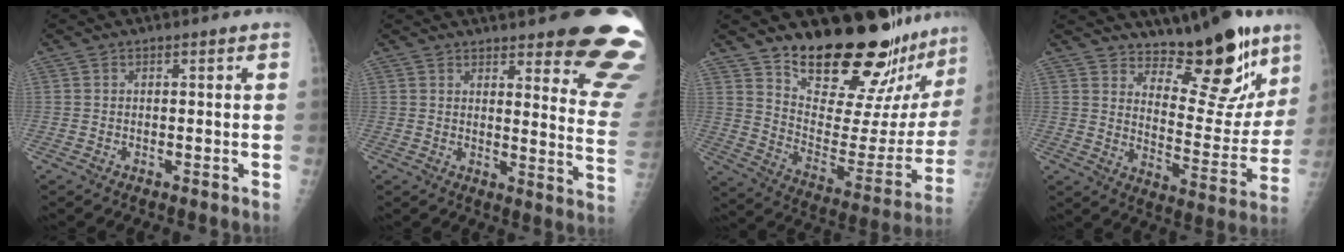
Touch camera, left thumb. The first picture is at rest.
{"total": 17.2, "force": [13.0, 3.6, 10.7], "torque": [-0.098, -0.093, 0.142]}
{"total": 24.7, "force": [21.0, 6.6, 11.2], "torque": [-0.126, -0.167, 0.301]}
{"total": 16.3, "force": [12.0, 6.2, 9.2], "torque": [-0.066, -0.098, 0.183]}